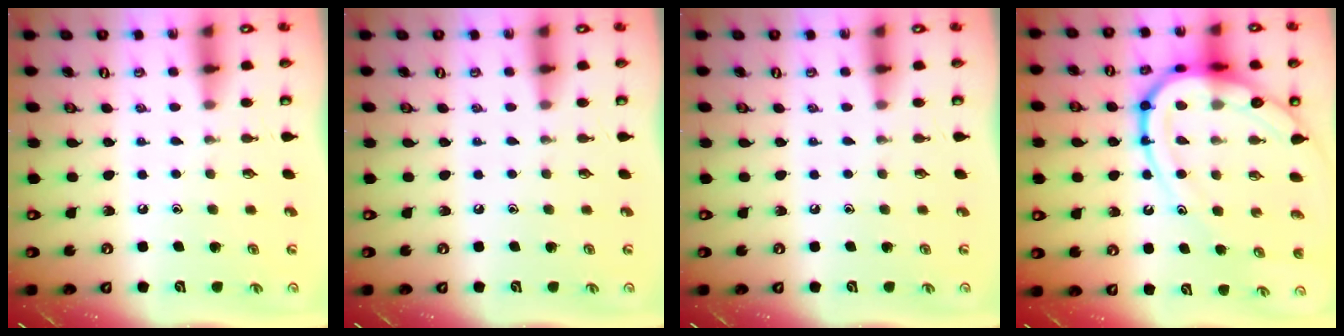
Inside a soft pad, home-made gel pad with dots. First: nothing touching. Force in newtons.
{"total": 0.0}
{"total": 0.0}
{"total": 19.1, "press": 19.0, "slide": 1.9}